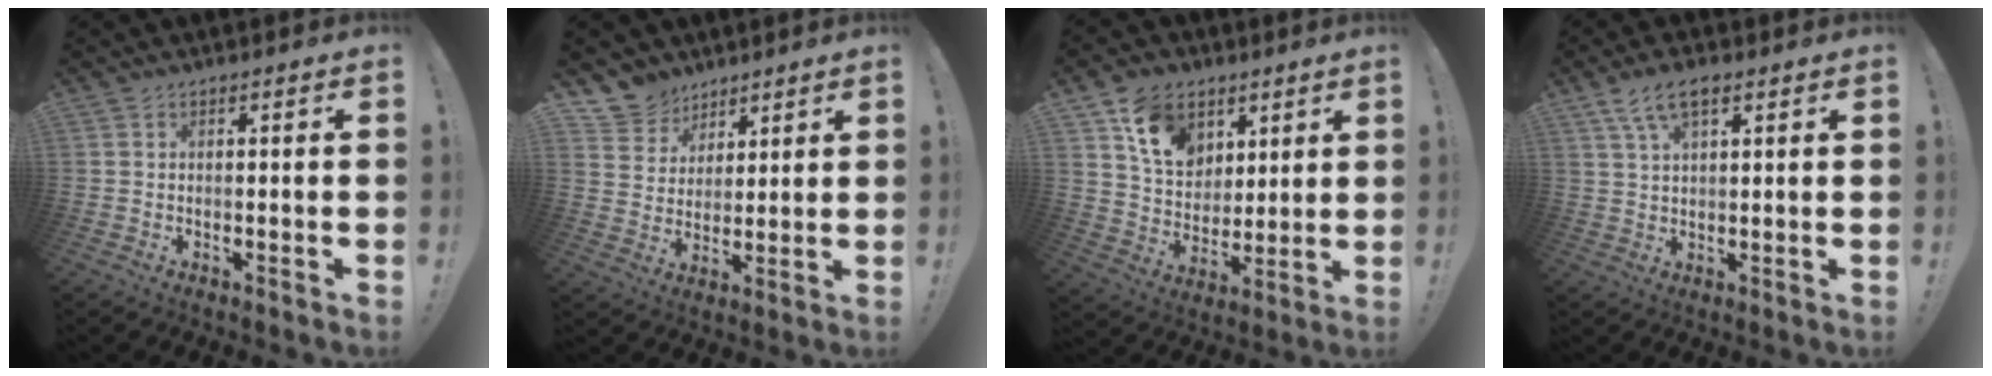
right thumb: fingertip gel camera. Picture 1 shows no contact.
{"total": 9.0, "force": [6.7, 6.0, 0.7], "torque": [-0.026, -0.054, 0.135]}
{"total": 14.3, "force": [7.6, 10.6, 5.9], "torque": [-0.101, -0.032, 0.151]}
{"total": 7.4, "force": [4.0, 3.1, 5.4], "torque": [-0.098, -0.004, 0.074]}